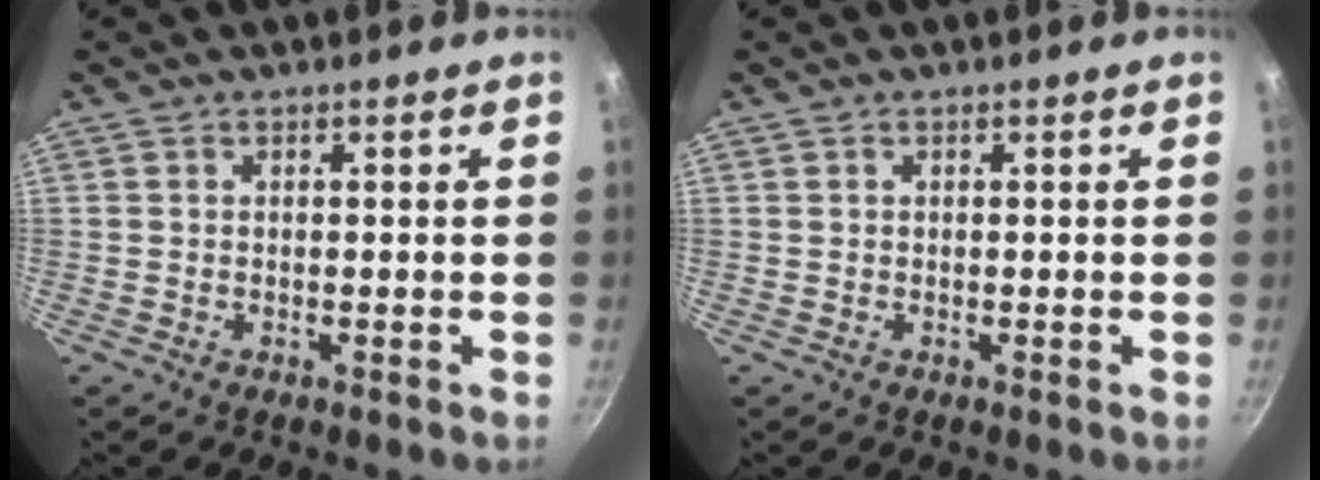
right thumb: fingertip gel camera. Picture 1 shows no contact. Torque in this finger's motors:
{"motor_torque": [0.00, 0.00, -0.13, 0.23, 0.01]}